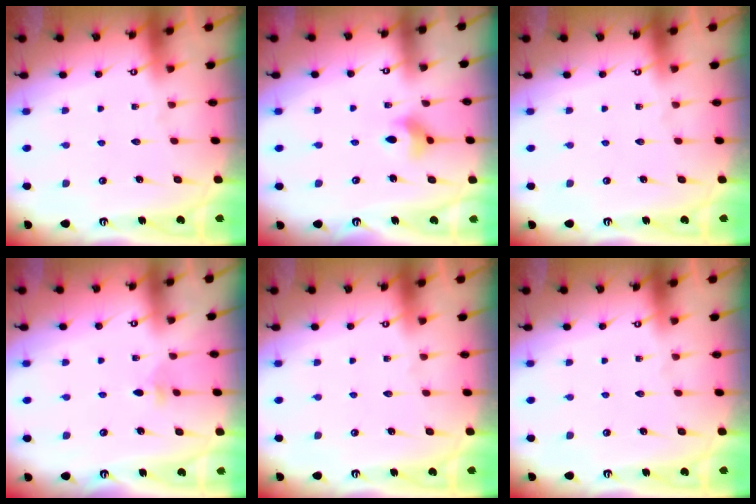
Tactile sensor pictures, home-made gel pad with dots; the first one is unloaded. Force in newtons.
{"total": 6.1, "press": 5.9, "slide": 1.8}
{"total": 0.0}
{"total": 2.8, "press": 2.7, "slide": 0.8}
{"total": 0.0}
{"total": 0.0}